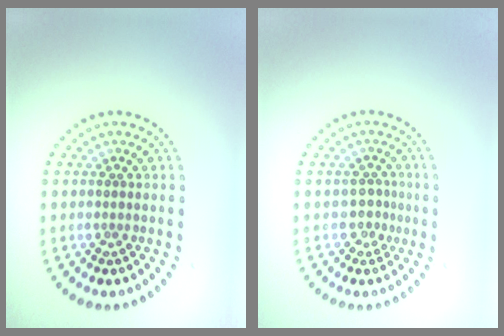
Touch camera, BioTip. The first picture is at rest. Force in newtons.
{"total": 1.6, "press": 1.3, "slide": 1.0}